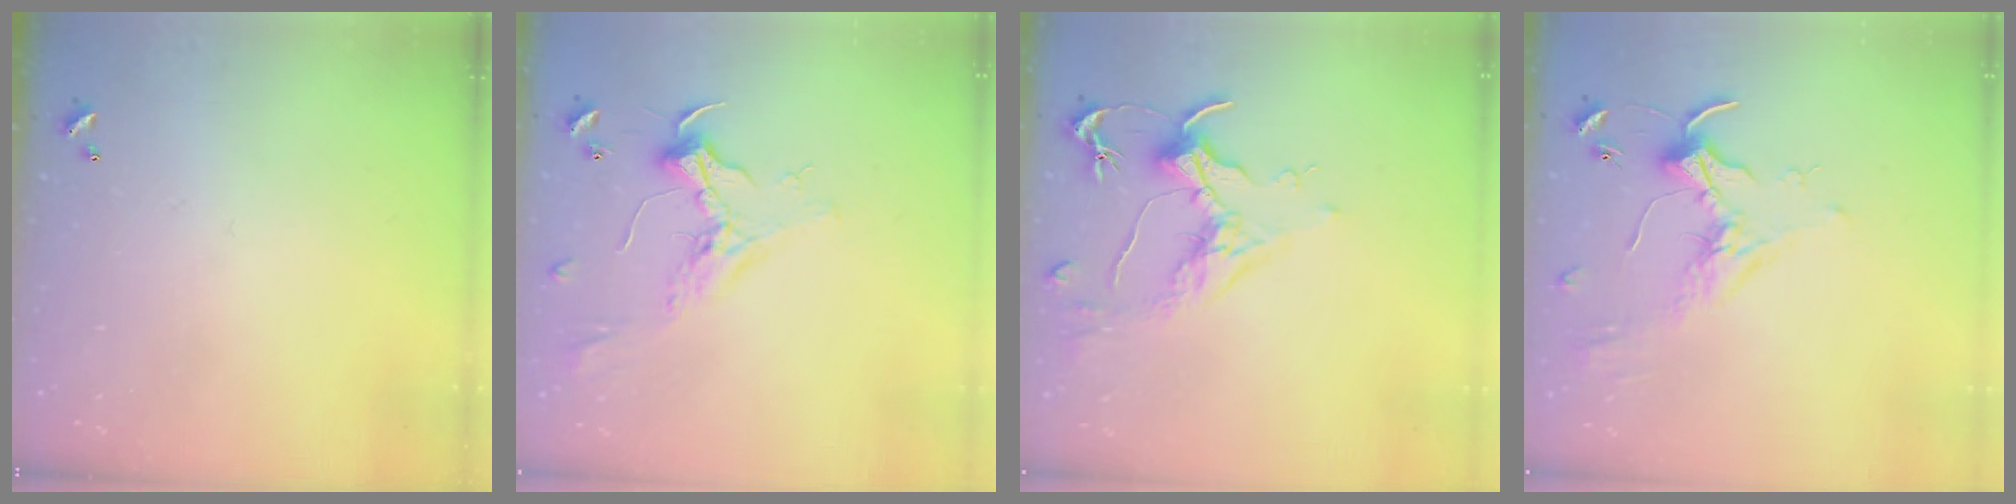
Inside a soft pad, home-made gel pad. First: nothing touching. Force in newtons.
{"total": 2.5, "press": 2.3, "slide": 0.8}
{"total": 1.7, "press": 1.4, "slide": 0.9}
{"total": 1.6, "press": 1.6, "slide": 0.4}